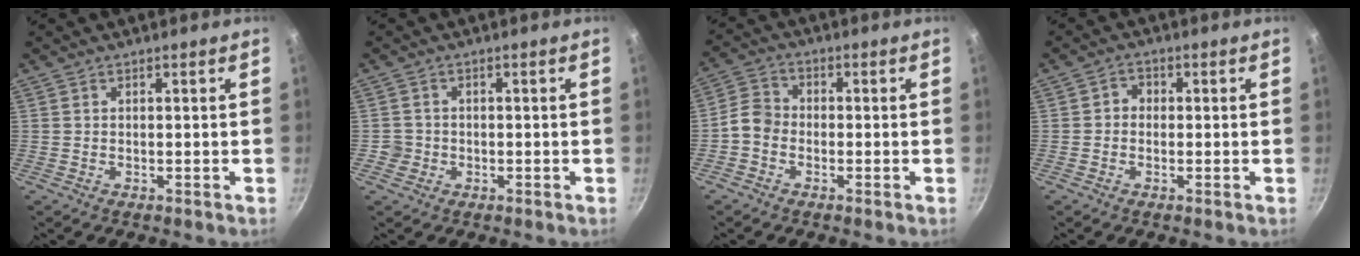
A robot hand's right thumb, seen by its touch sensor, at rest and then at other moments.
{"total": 2.4, "force": [-0.6, 2.3, 0.3], "torque": [0.008, 0.012, -0.006]}
{"total": 4.6, "force": [-1.8, 3.7, 2.2], "torque": [-0.034, 0.025, -0.050]}
{"total": 2.3, "force": [-0.2, 2.1, 1.1], "torque": [-0.008, 0.008, -0.009]}